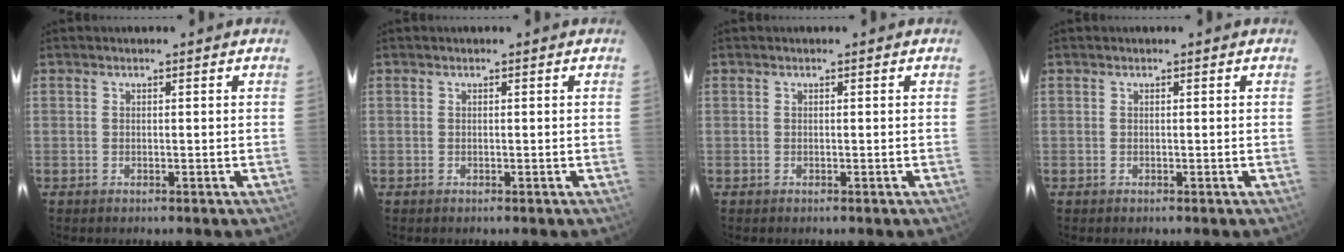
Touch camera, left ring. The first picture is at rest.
{"total": 0.0}
{"total": 0.0}
{"total": 0.0}